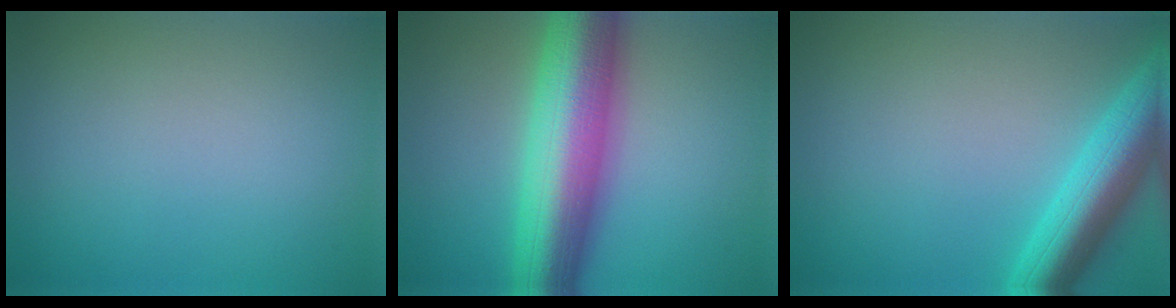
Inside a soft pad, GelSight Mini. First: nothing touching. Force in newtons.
{"total": 11.8, "press": 11.8, "slide": 0.3}
{"total": 6.8, "press": 6.8, "slide": 0.4}